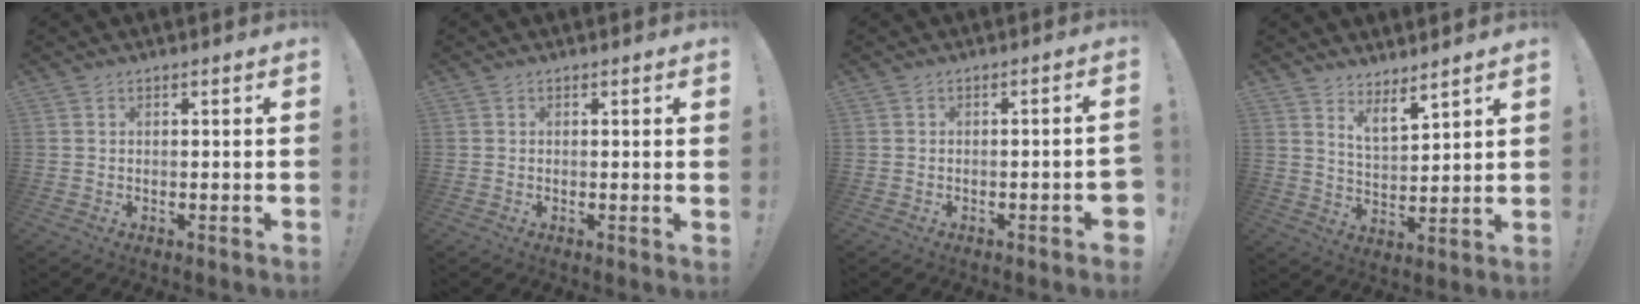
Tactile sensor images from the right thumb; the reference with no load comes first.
{"total": 1.0, "force": [0.4, -0.5, 0.8], "torque": [-0.014, -0.002, 0.006]}
{"total": 2.8, "force": [-1.4, 0.0, 2.4], "torque": [-0.041, 0.001, -0.020]}
{"total": 6.5, "force": [5.7, 1.5, 2.5], "torque": [-0.053, -0.038, 0.106]}